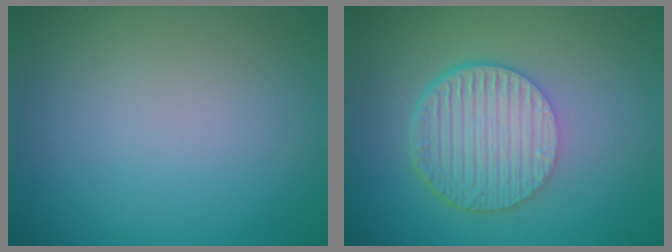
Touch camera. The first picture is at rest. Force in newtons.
{"total": 6.6, "press": 4.4, "slide": 4.9}